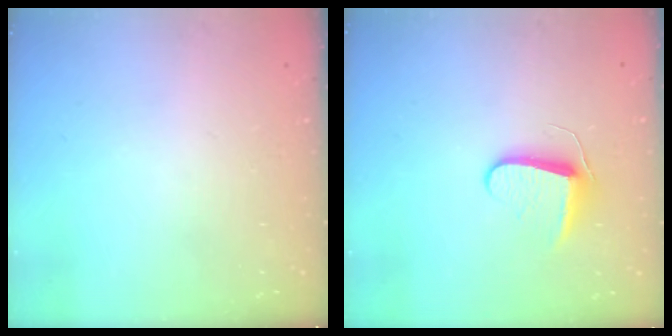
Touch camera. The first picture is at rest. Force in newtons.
{"total": 8.5, "press": 8.5, "slide": 0.6}